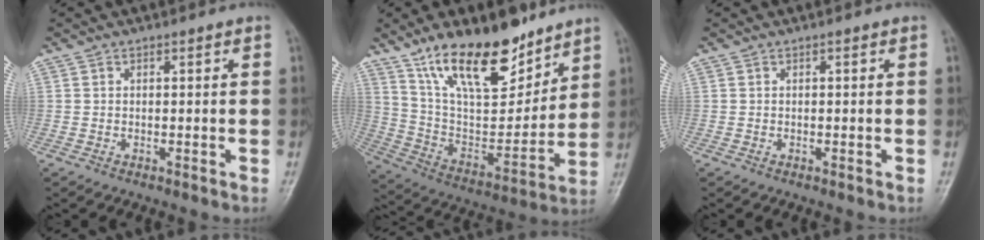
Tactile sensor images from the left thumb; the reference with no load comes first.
{"total": 21.7, "force": [14.6, 9.0, 13.2], "torque": [-0.176, -0.075, 0.265]}
{"total": 0.0}